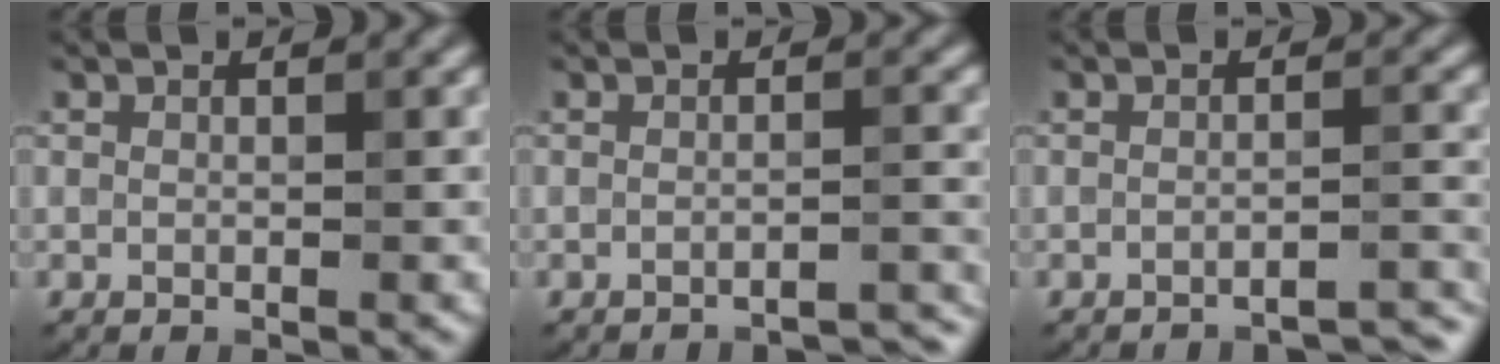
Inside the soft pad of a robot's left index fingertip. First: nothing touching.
{"total": 3.4, "force": [-3.1, 0.4, 1.3], "torque": [-0.006, 0.011, -0.042]}
{"total": 4.0, "force": [-3.7, 0.5, 1.4], "torque": [-0.007, 0.017, -0.050]}